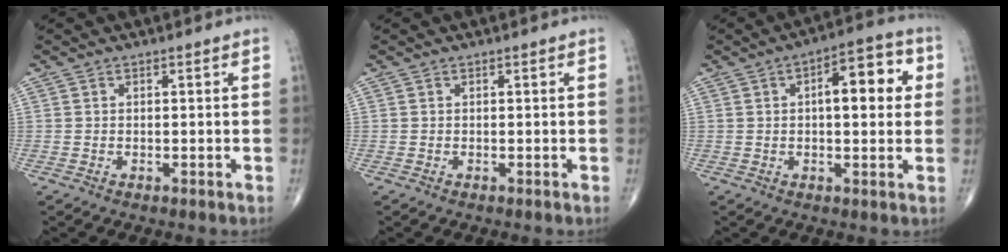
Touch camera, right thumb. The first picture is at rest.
{"total": 0.0}
{"total": 10.6, "force": [2.0, 4.5, 9.4], "torque": [-0.105, 0.017, 0.021]}